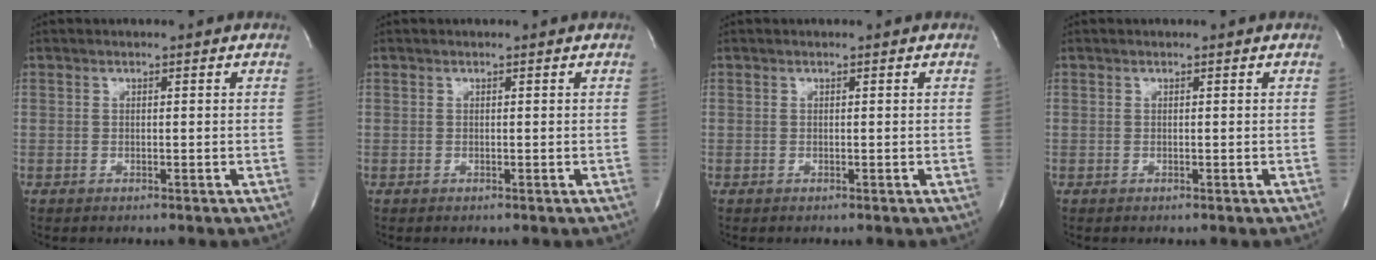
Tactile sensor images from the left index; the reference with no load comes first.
{"total": 0.0}
{"total": 0.0}
{"total": 0.0}